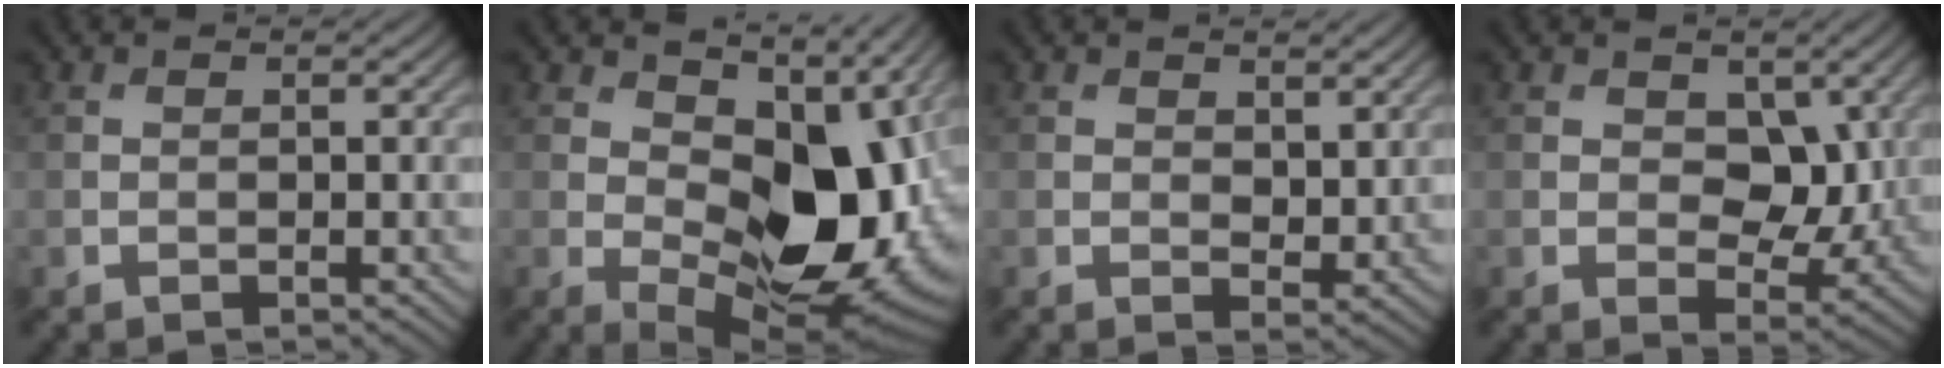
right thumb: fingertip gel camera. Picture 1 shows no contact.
{"total": 14.6, "force": [1.6, 8.4, 11.9], "torque": [-0.172, -0.013, 0.033]}
{"total": 2.7, "force": [1.6, 1.6, 1.6], "torque": [-0.029, -0.008, 0.029]}
{"total": 6.8, "force": [1.4, 4.5, 4.9], "torque": [-0.077, -0.012, 0.016]}